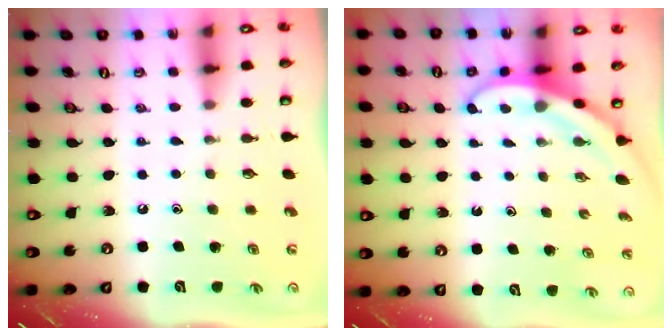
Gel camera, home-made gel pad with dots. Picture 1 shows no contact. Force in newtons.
{"total": 3.6, "press": 3.6, "slide": 0.1}